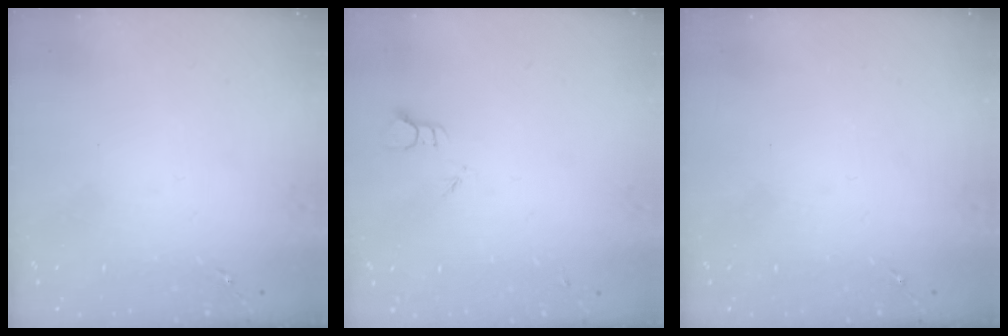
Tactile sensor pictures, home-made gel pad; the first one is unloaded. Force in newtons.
{"total": 2.0, "press": 2.0, "slide": 0.1}
{"total": 0.0}